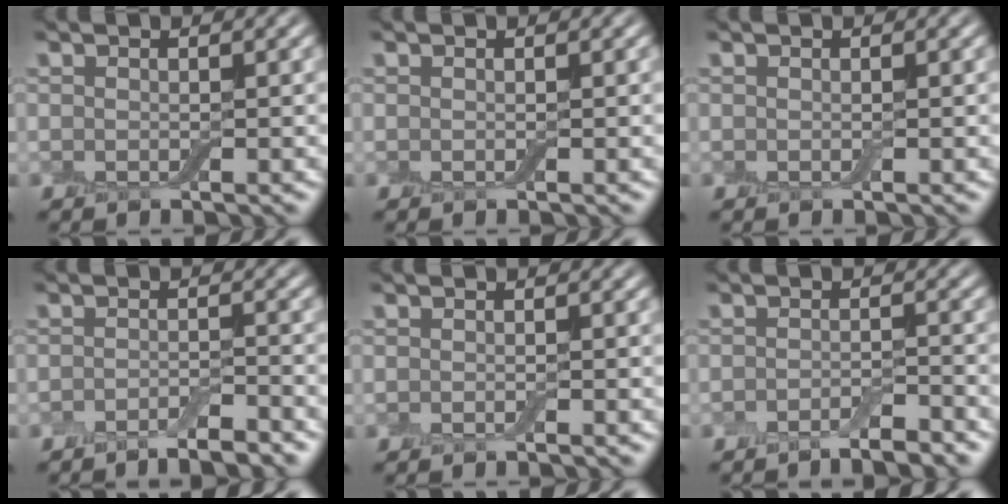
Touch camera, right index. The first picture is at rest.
{"total": 0.0}
{"total": 0.0}
{"total": 2.6, "force": [-2.2, 0.3, 1.4], "torque": [-0.020, 0.002, -0.038]}
{"total": 0.0}
{"total": 2.3, "force": [-1.9, 0.2, 1.3], "torque": [-0.018, 0.002, -0.034]}